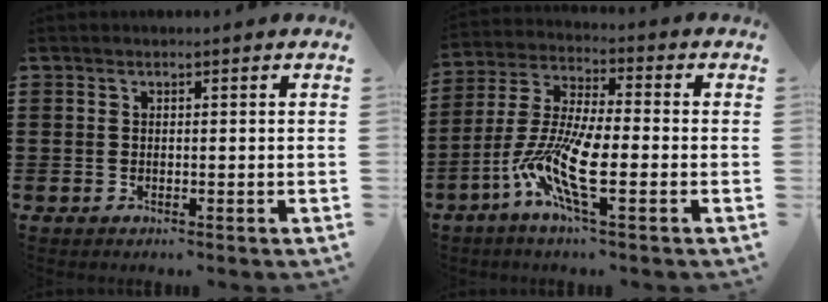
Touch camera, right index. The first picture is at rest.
{"total": 10.6, "force": [-3.8, 2.4, 9.7], "torque": [-0.222, -0.015, -0.078]}